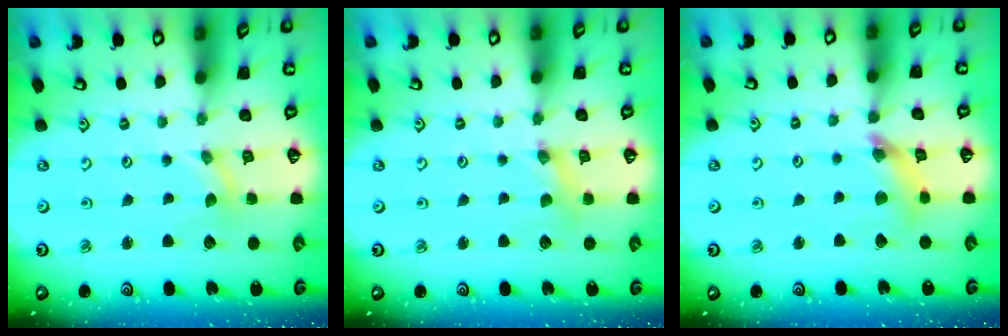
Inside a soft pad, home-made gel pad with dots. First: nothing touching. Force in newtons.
{"total": 1.6, "press": 1.6, "slide": 0.2}
{"total": 7.8, "press": 7.7, "slide": 0.9}